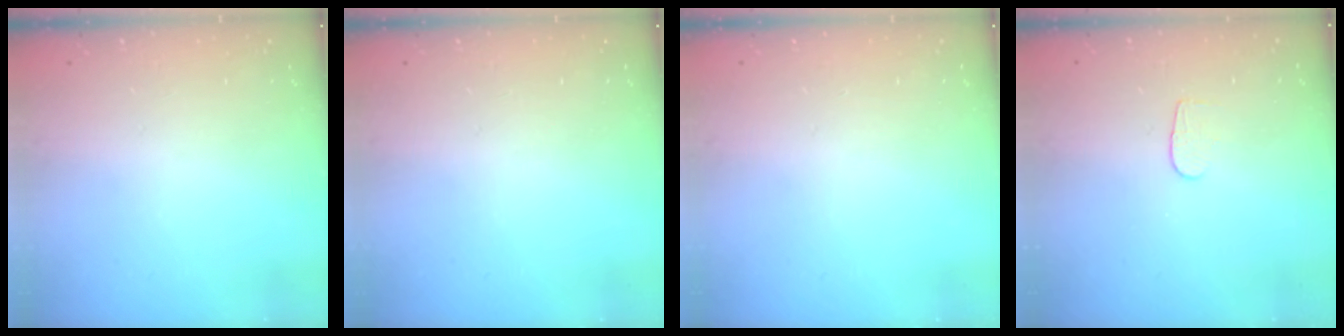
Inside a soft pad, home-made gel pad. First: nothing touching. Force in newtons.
{"total": 0.0}
{"total": 0.0}
{"total": 4.3, "press": 4.3, "slide": 0.5}